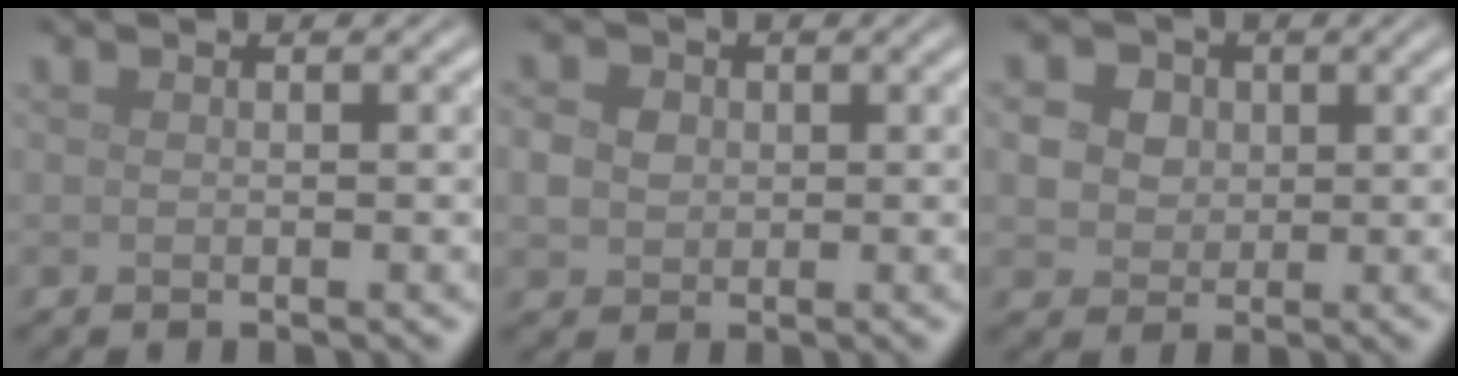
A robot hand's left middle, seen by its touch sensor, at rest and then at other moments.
{"total": 2.9, "force": [0.4, 2.5, 1.4], "torque": [-0.028, 0.008, 0.007]}
{"total": 7.7, "force": [3.0, 6.1, 3.6], "torque": [-0.064, 0.029, 0.030]}